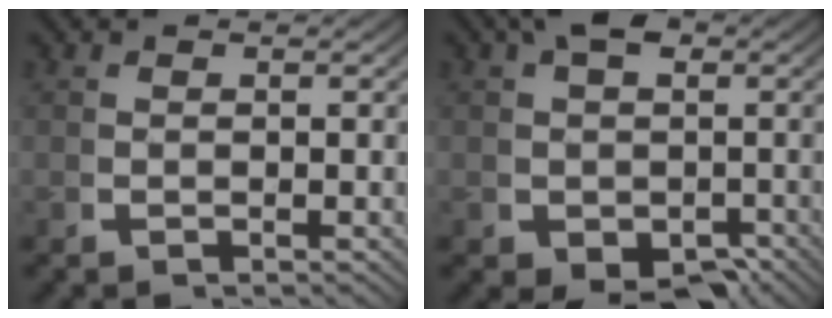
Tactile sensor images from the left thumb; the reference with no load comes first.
{"total": 7.4, "force": [-0.6, 5.5, 5.0], "torque": [-0.078, -0.039, 0.010]}